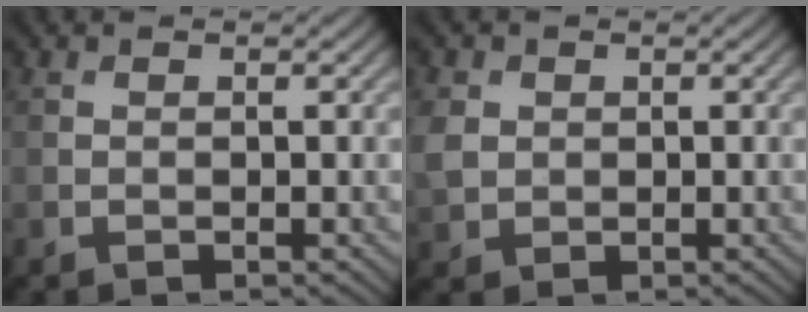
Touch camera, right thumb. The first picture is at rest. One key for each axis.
{"total": 3.5, "fx": 0.5, "fy": 3.0, "fz": 1.7, "tx": -0.057, "ty": 0.002, "tz": 0.009}